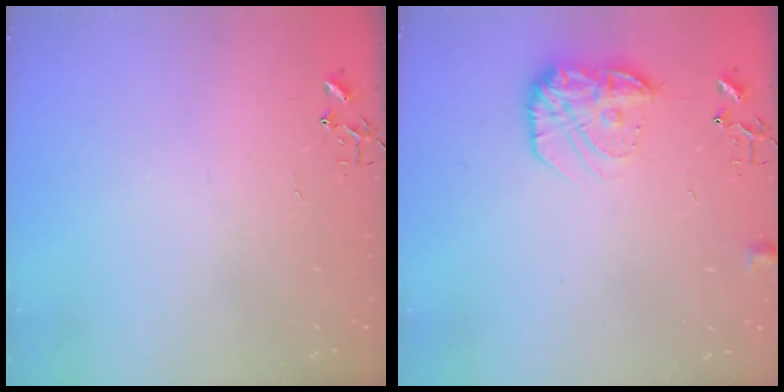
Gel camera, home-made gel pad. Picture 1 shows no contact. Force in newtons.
{"total": 13.9, "press": 13.9, "slide": 1.0}